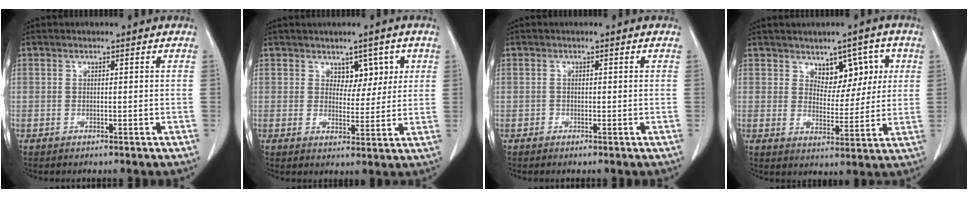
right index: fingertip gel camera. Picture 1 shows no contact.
{"total": 4.4, "force": [2.1, 2.8, 2.6], "torque": [-0.022, 0.005, 0.033]}
{"total": 0.8, "force": [-0.3, 0.7, -0.1], "torque": [0.002, 0.006, -0.009]}
{"total": 6.6, "force": [2.9, 4.1, 4.3], "torque": [-0.046, 0.012, 0.047]}